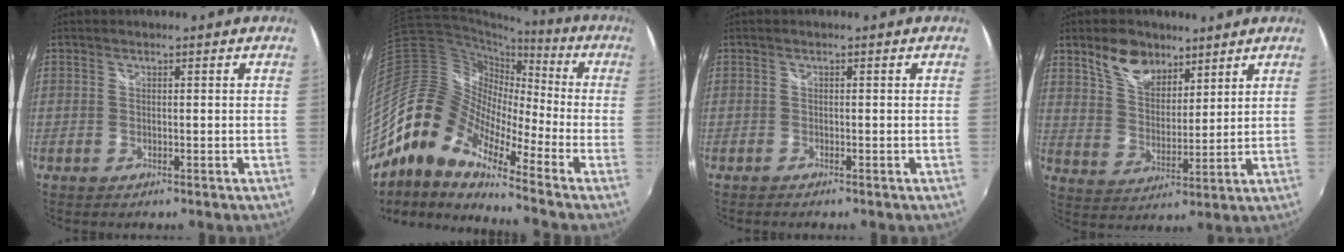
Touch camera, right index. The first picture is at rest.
{"total": 14.5, "force": [-9.6, 6.1, 9.1], "torque": [-0.149, 0.007, -0.210]}
{"total": 0.7, "force": [-0.7, 0.2, 0.1], "torque": [-0.004, -0.004, -0.014]}
{"total": 8.7, "force": [6.1, 4.8, 4.1], "torque": [-0.072, 0.014, 0.114]}